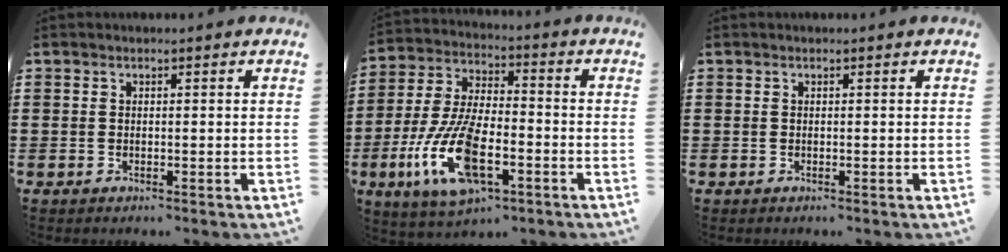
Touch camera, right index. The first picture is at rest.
{"total": 13.6, "force": [-5.5, 5.6, 11.1], "torque": [-0.257, -0.008, -0.106]}
{"total": 0.0}